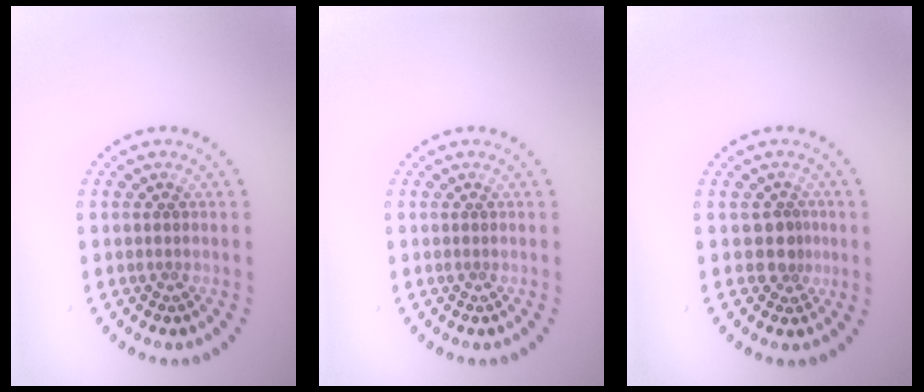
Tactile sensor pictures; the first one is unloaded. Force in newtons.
{"total": 0.0}
{"total": 1.9, "press": 1.5, "slide": 1.2}